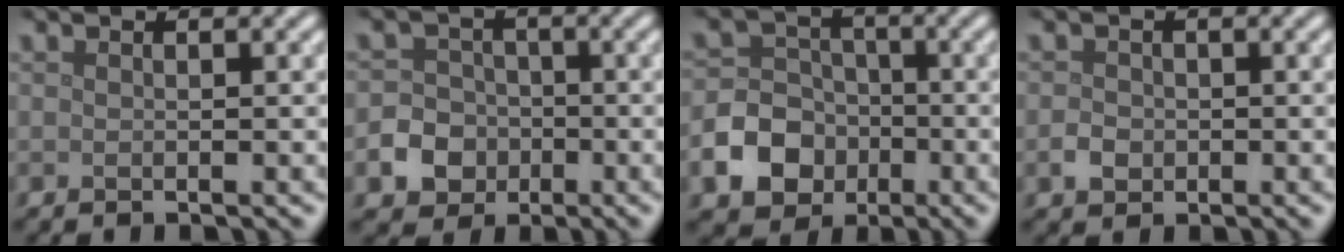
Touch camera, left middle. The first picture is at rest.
{"total": 5.0, "force": [-1.9, 4.4, 1.4], "torque": [-0.009, -0.003, -0.058]}
{"total": 8.5, "force": [-3.4, 7.2, 2.8], "torque": [-0.042, -0.011, -0.083]}
{"total": 1.7, "force": [-0.5, 1.5, 0.7], "torque": [-0.010, -0.001, -0.013]}